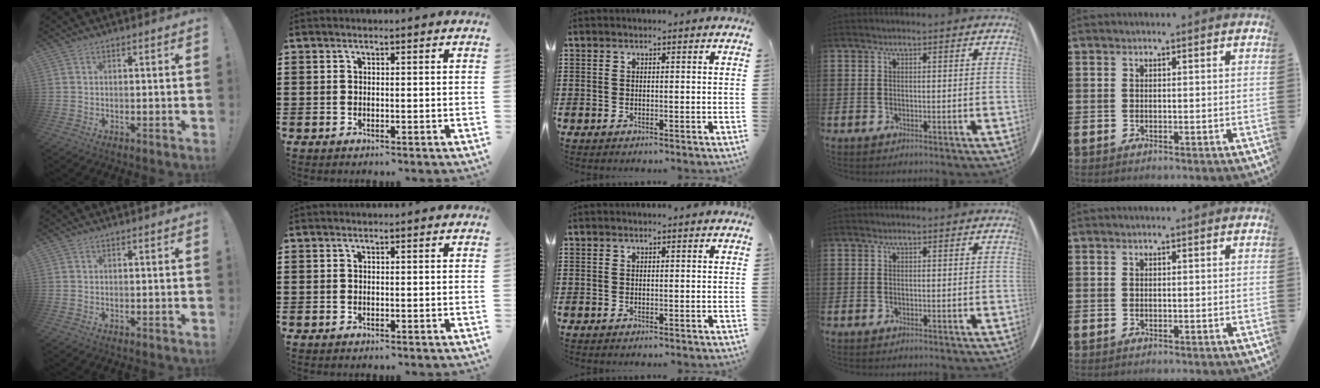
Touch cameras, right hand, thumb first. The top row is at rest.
{}